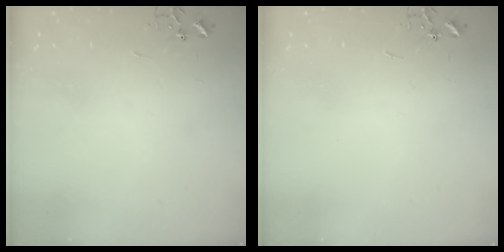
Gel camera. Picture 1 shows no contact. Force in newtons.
{"total": 0.0}